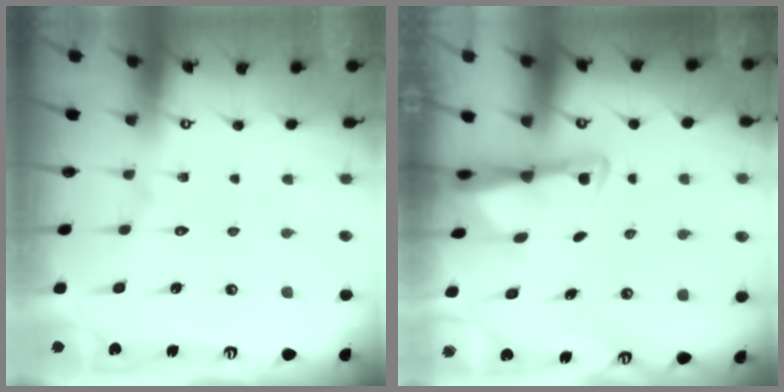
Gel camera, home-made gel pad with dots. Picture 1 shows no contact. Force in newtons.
{"total": 2.9, "press": 2.8, "slide": 0.6}